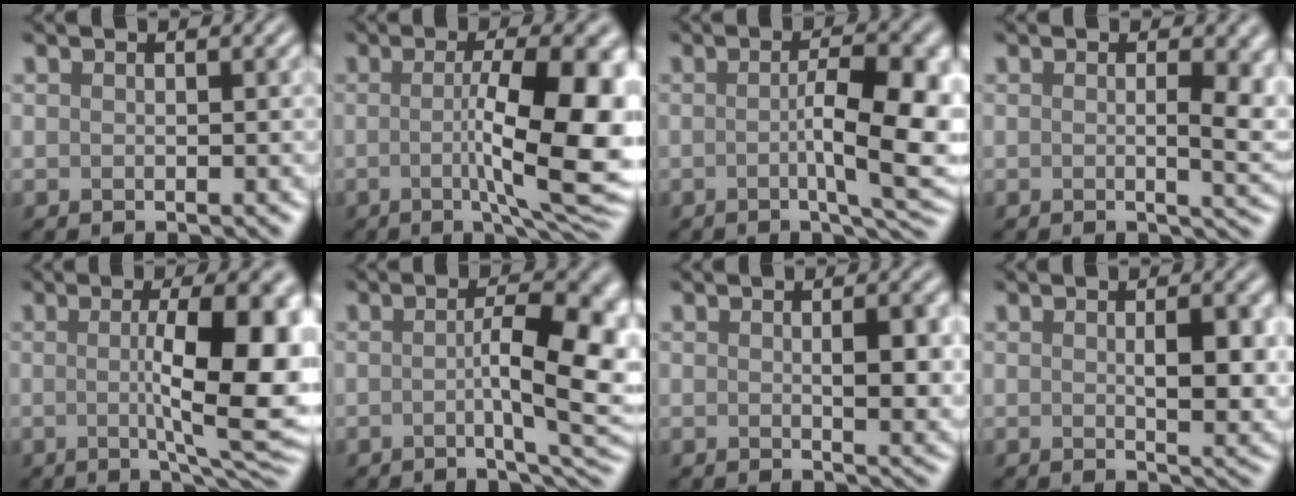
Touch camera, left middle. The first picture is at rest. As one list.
[{"total": 11.4, "force": [-0.3, 3.0, 11.0], "torque": [-0.138, -0.007, -0.004]}, {"total": 8.3, "force": [-0.6, 2.1, 7.9], "torque": [-0.107, -0.003, -0.004]}, {"total": 4.9, "force": [0.2, 1.5, 4.6], "torque": [-0.050, -0.006, 0.006]}, {"total": 10.7, "force": [0.3, 2.8, 10.3], "torque": [-0.133, -0.006, 0.006]}, {"total": 8.4, "force": [-0.4, 2.2, 8.1], "torque": [-0.103, -0.001, -0.004]}, {"total": 3.6, "force": [0.3, 1.0, 3.4], "torque": [-0.049, -0.003, 0.007]}, {"total": 4.3, "force": [0.4, 1.4, 4.1], "torque": [-0.058, -0.004, 0.011]}]